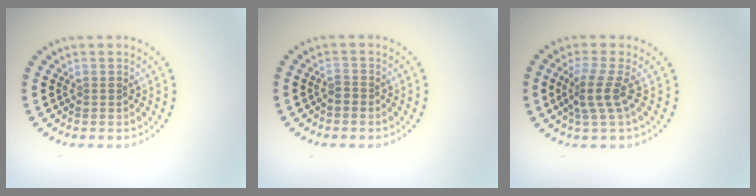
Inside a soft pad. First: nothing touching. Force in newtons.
{"total": 0.7, "press": 0.4, "slide": 0.5}
{"total": 2.6, "press": 1.9, "slide": 1.9}